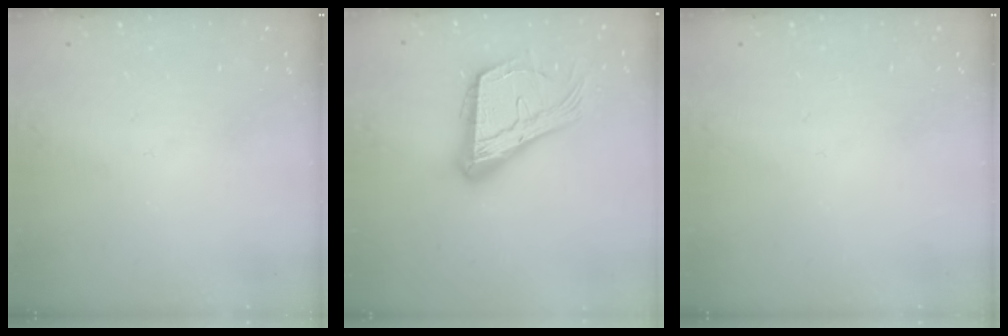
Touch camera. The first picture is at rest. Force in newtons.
{"total": 21.0, "press": 20.9, "slide": 2.7}
{"total": 0.0}